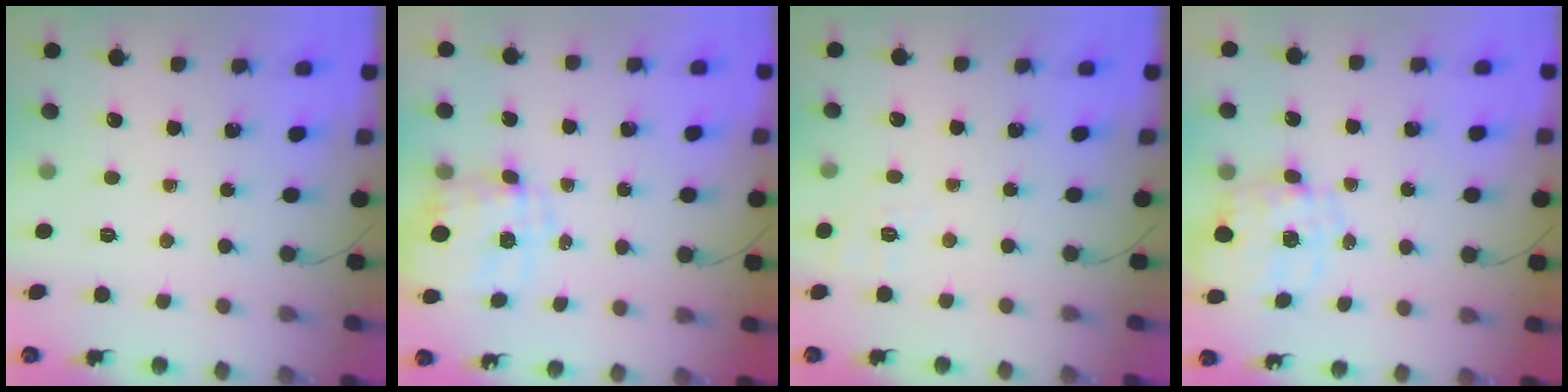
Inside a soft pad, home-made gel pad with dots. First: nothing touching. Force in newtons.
{"total": 10.5, "press": 10.5, "slide": 0.9}
{"total": 5.6, "press": 5.2, "slide": 2.2}
{"total": 2.3, "press": 2.1, "slide": 1.1}